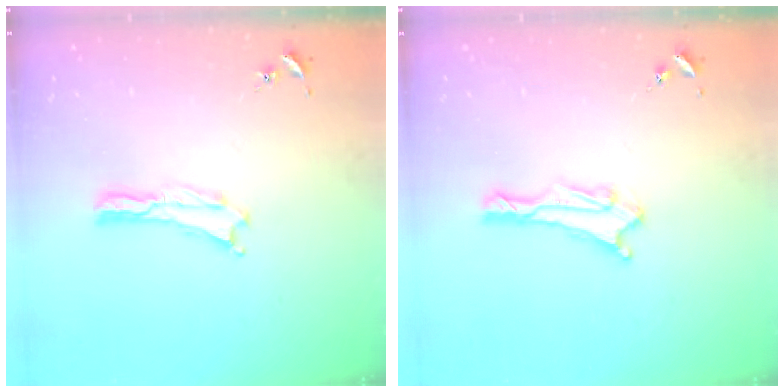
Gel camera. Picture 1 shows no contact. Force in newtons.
{"total": 2.0, "press": 1.8, "slide": 0.8}